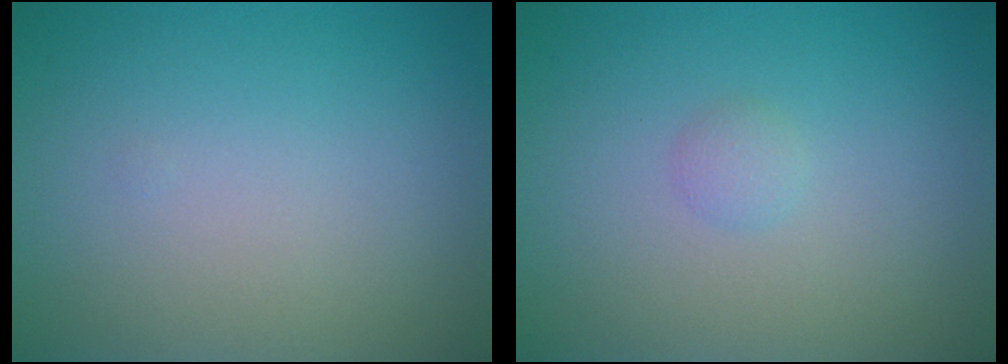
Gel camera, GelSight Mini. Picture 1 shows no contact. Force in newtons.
{"total": 0.8, "press": 0.8, "slide": 0.1}